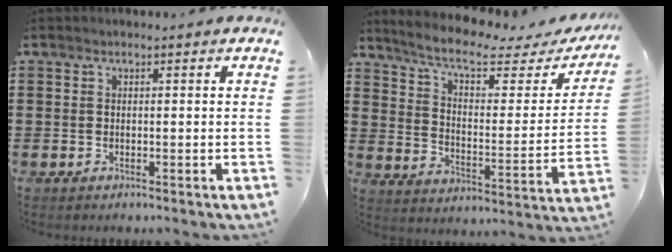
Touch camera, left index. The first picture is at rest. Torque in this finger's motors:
{"motor_torque": [1.10, -1.04, 0.35, 0.06]}